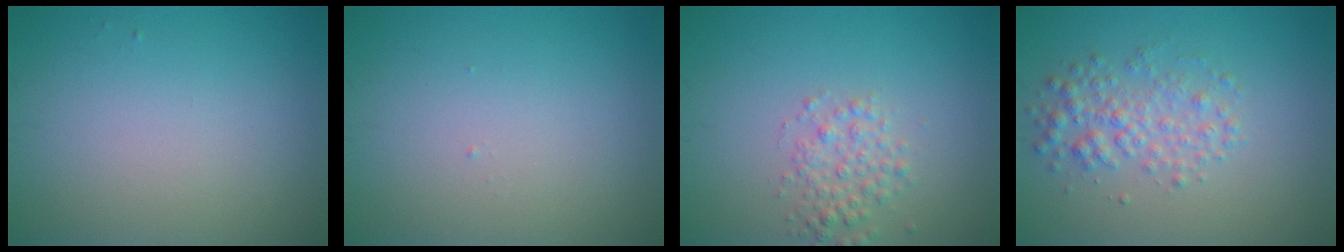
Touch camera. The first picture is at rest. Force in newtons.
{"total": 0.0}
{"total": 2.4, "press": 2.4, "slide": 0.1}
{"total": 3.0, "press": 3.0, "slide": 0.0}